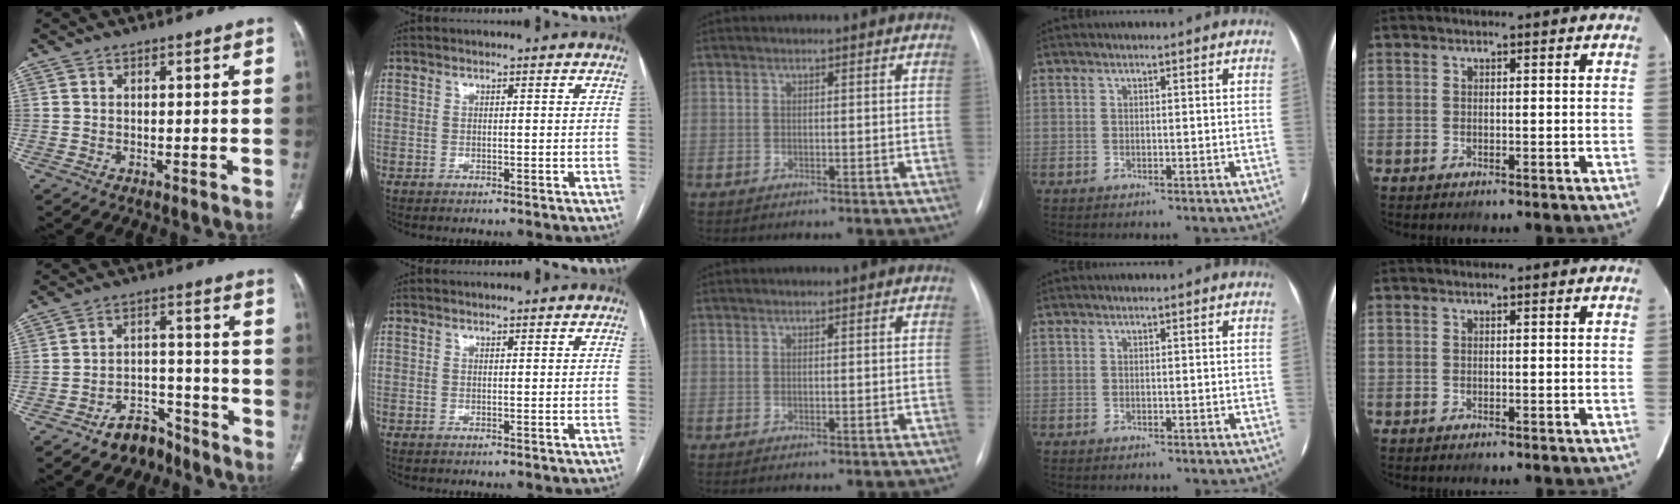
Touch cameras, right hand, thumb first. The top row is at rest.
{"thumb": {"total": 7.5, "force": [-5.7, 4.3, 2.4], "torque": [-0.011, 0.057, -0.091]}}